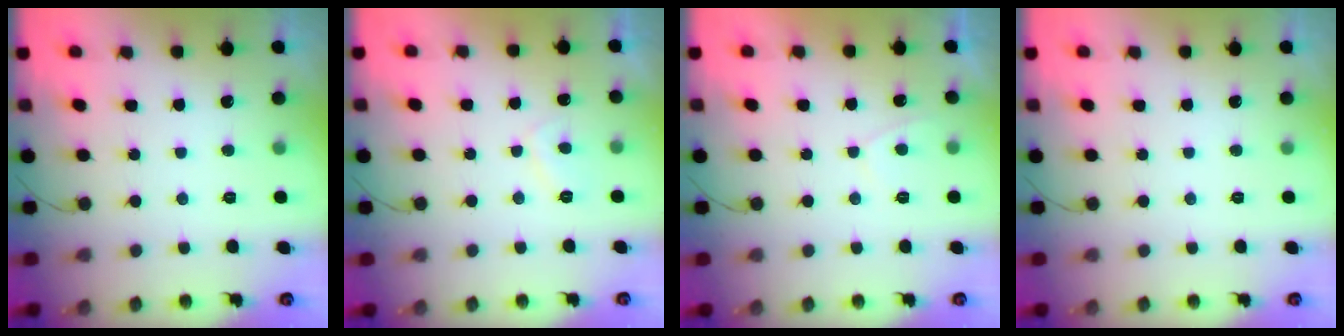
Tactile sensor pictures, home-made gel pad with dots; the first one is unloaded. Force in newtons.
{"total": 2.5, "press": 2.4, "slide": 0.8}
{"total": 2.5, "press": 2.4, "slide": 0.7}
{"total": 0.0}